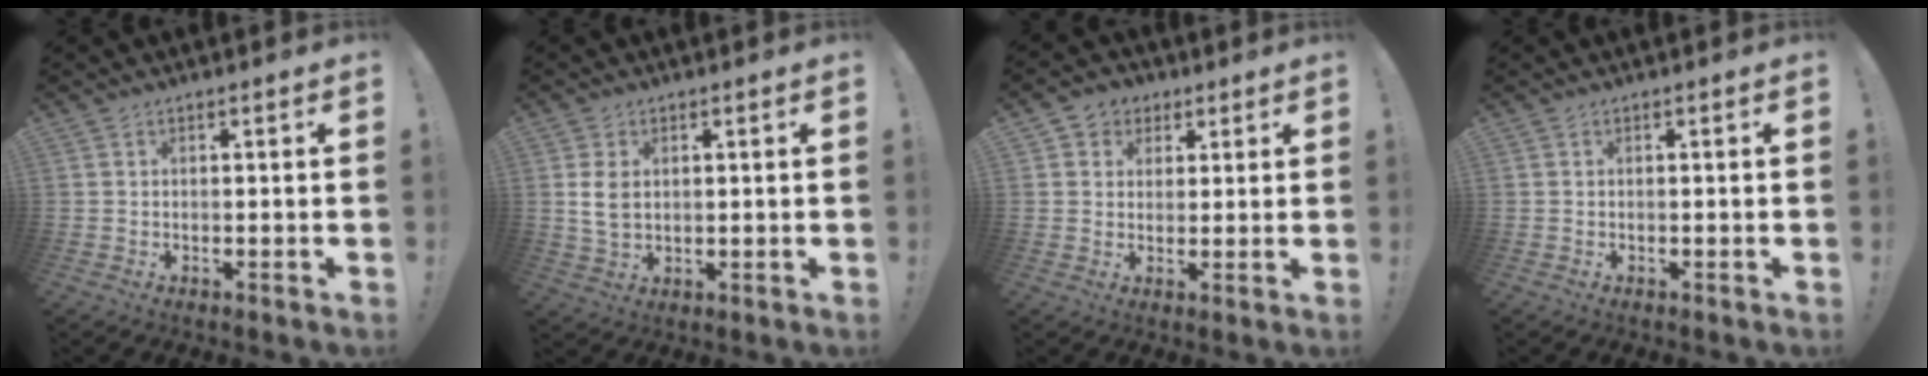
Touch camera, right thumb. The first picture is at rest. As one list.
[{"total": 5.4, "force": [1.1, 3.8, 3.7], "torque": [-0.076, 0.000, 0.021]}, {"total": 5.3, "force": [1.5, 5.0, 1.0], "torque": [-0.011, -0.004, 0.029]}, {"total": 0.0}]